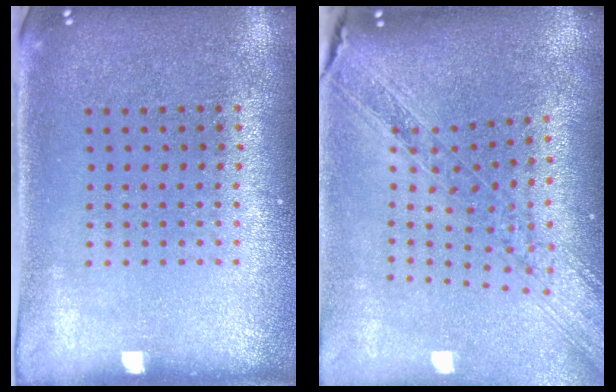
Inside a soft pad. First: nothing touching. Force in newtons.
{"total": 1.7, "press": 1.5, "slide": 0.8}